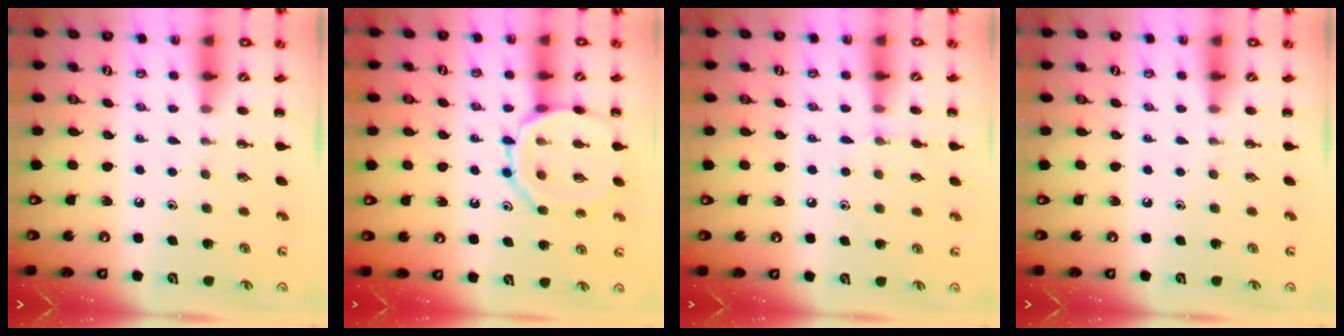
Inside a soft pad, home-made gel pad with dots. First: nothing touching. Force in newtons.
{"total": 11.9, "press": 11.8, "slide": 1.1}
{"total": 6.7, "press": 6.4, "slide": 2.0}
{"total": 0.0}